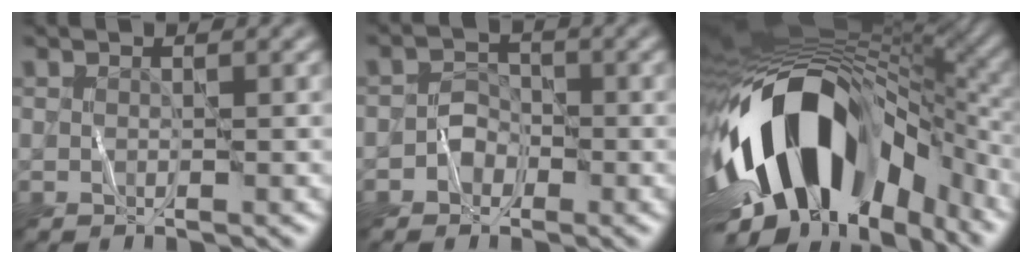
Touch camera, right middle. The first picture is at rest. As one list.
[{"total": 1.7, "force": [-0.7, 1.5, 0.3], "torque": [0.003, 0.010, -0.016]}, {"total": 15.6, "force": [-4.3, 9.1, 11.9], "torque": [-0.191, 0.005, -0.071]}]